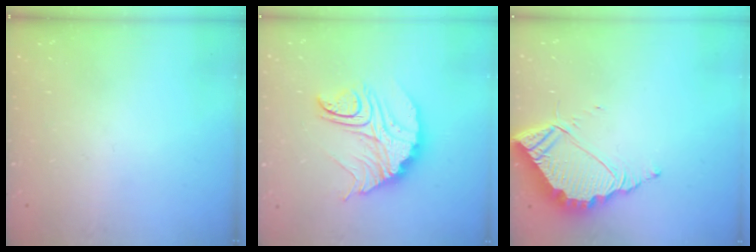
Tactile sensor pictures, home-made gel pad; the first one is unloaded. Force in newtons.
{"total": 15.0, "press": 14.9, "slide": 1.5}
{"total": 8.3, "press": 8.3, "slide": 0.5}